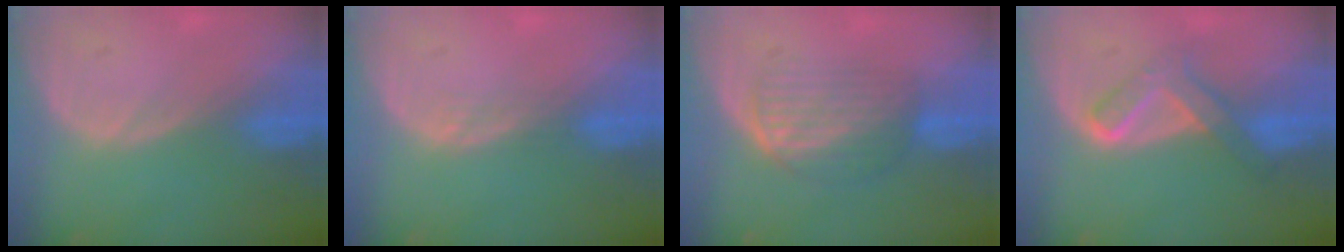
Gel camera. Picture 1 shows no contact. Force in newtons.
{"total": 1.1, "press": 1.1, "slide": 0.1}
{"total": 5.8, "press": 5.5, "slide": 2.0}
{"total": 5.7, "press": 5.6, "slide": 1.0}